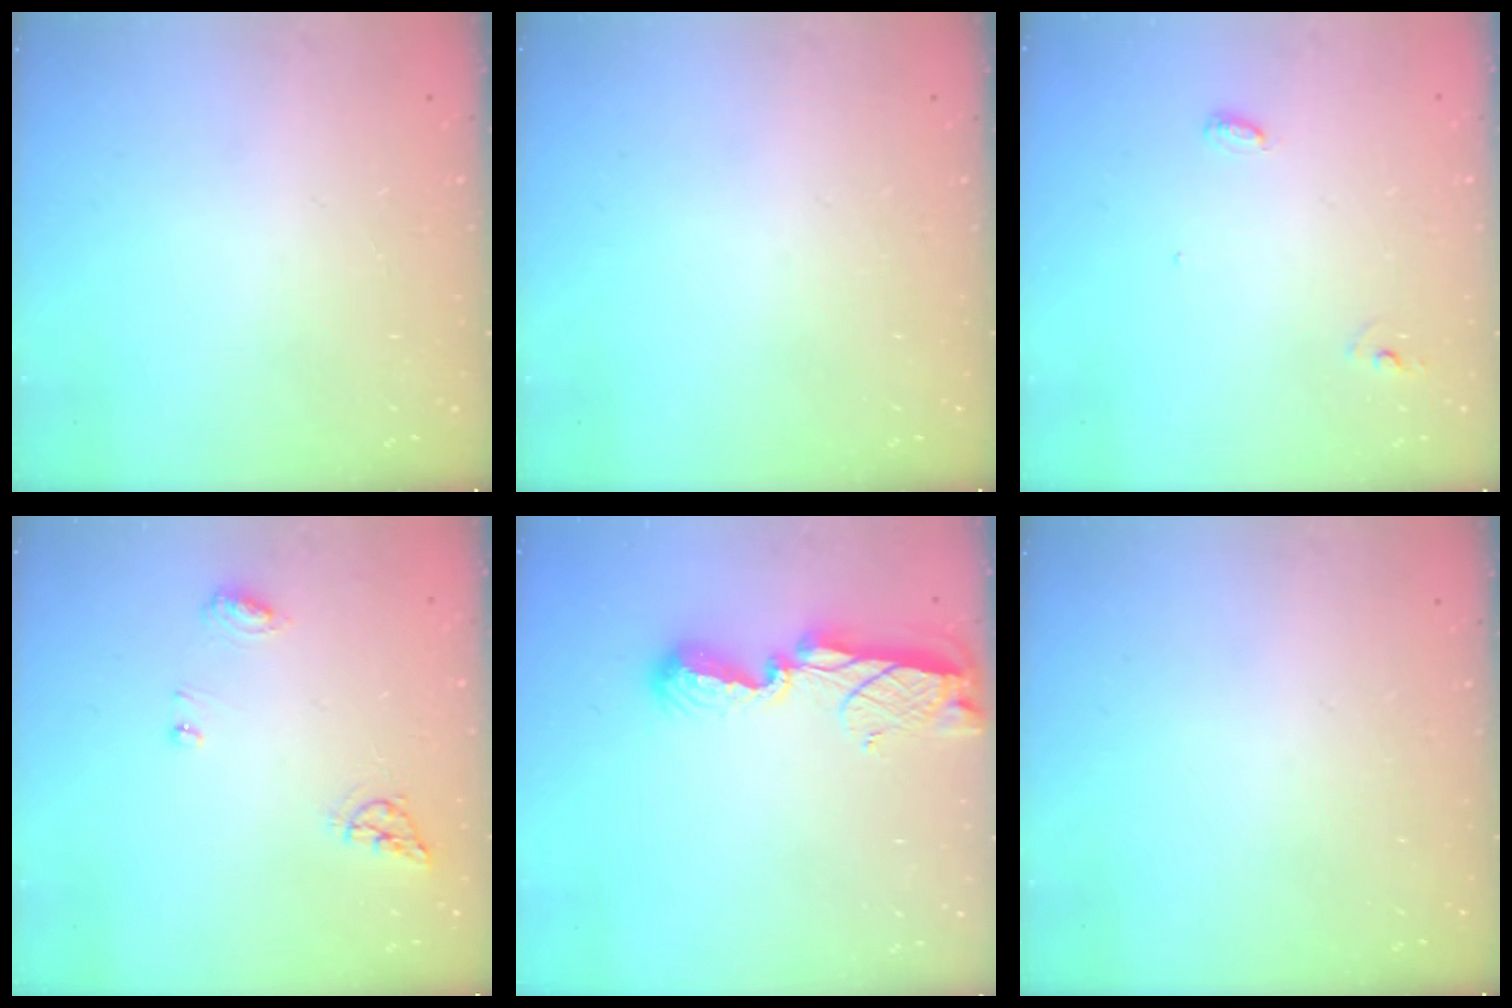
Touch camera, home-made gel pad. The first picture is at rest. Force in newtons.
{"total": 0.0}
{"total": 4.5, "press": 4.5, "slide": 0.4}
{"total": 6.6, "press": 6.5, "slide": 0.6}
{"total": 8.1, "press": 8.1, "slide": 0.7}
{"total": 0.0}